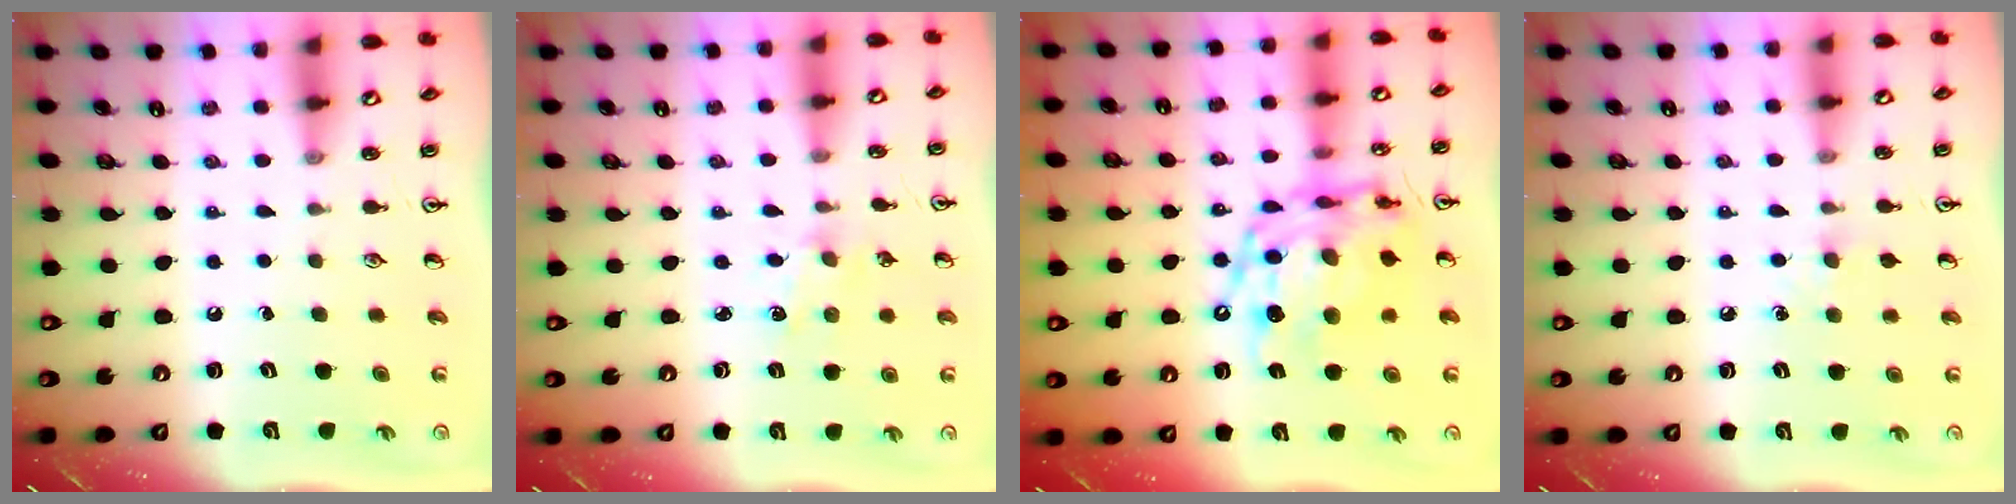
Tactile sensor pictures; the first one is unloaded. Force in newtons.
{"total": 1.8, "press": 1.8, "slide": 0.4}
{"total": 16.6, "press": 16.5, "slide": 1.5}
{"total": 5.3, "press": 5.2, "slide": 1.0}